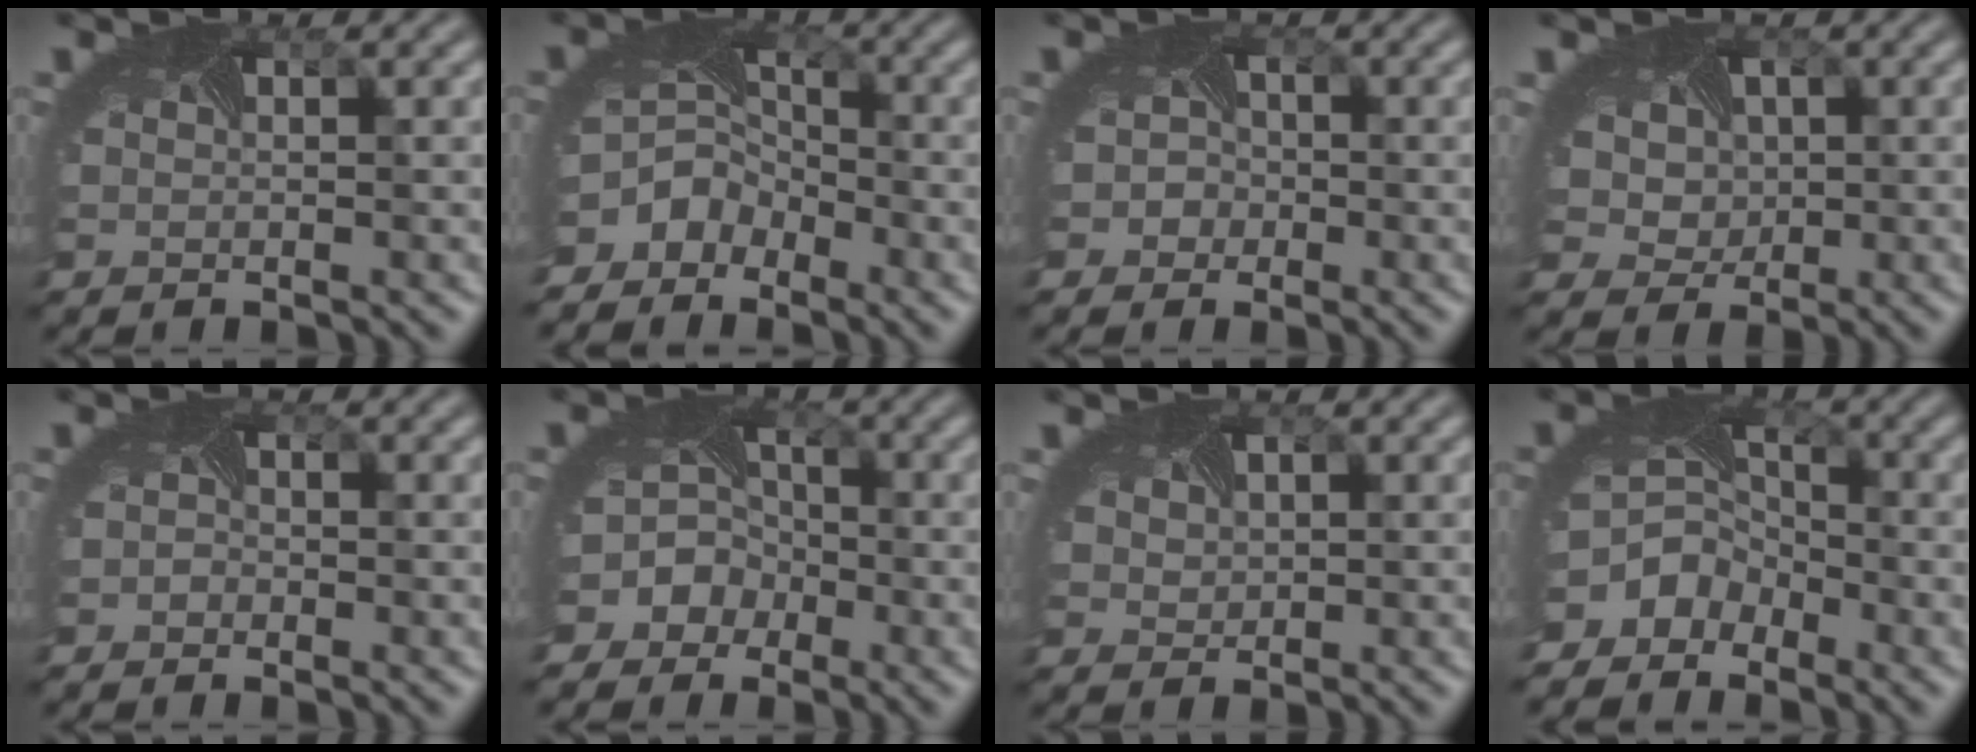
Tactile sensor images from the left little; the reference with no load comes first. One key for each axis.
{"total": 4.8, "fx": -3.5, "fy": 3.2, "fz": 1.2, "tx": -0.005, "ty": -0.001, "tz": -0.058}
{"total": 2.5, "fx": -0.8, "fy": 2.3, "fz": 0.6, "tx": 0.013, "ty": -0.002, "tz": -0.013}
{"total": 6.2, "fx": 1.3, "fy": 5.0, "fz": 3.4, "tx": -0.052, "ty": 0.015, "tz": 0.001}
{"total": 0.8, "fx": -0.4, "fy": 0.7, "fz": 0.1, "tx": -0.002, "ty": -0.007, "tz": -0.013}
{"total": 6.7, "fx": -3.0, "fy": 5.8, "fz": 1.6, "tx": -0.018, "ty": -0.004, "tz": -0.068}
{"total": 2.5, "fx": 1.0, "fy": 2.0, "fz": 1.1, "tx": -0.032, "ty": 0.011, "tz": 0.011}
{"total": 5.4, "fx": -3.7, "fy": 3.8, "fz": 1.2, "tx": 0.002, "ty": -0.005, "tz": -0.056}